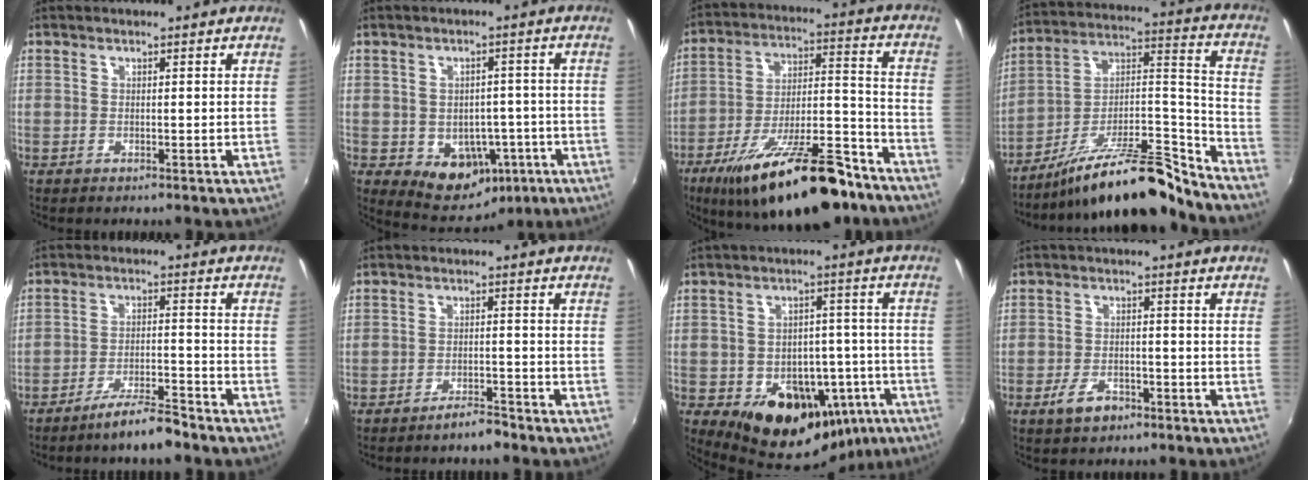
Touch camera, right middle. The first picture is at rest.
{"total": 9.4, "force": [-3.4, 7.6, 4.4], "torque": [-0.078, 0.015, -0.019]}
{"total": 24.6, "force": [-17.3, 7.5, 15.8], "torque": [-0.265, -0.014, -0.258]}
{"total": 18.7, "force": [-15.8, 3.5, 9.4], "torque": [-0.130, 0.026, -0.262]}
{"total": 6.9, "force": [-5.8, 0.3, 3.6], "torque": [-0.077, 0.002, -0.096]}
{"total": 3.2, "force": [-2.9, 0.4, 1.3], "torque": [-0.033, 0.001, -0.044]}
{"total": 17.7, "force": [-7.8, 13.2, 8.8], "torque": [-0.160, 0.024, -0.072]}
{"total": 4.7, "force": [-3.1, 2.3, 2.7], "torque": [-0.064, -0.001, -0.052]}